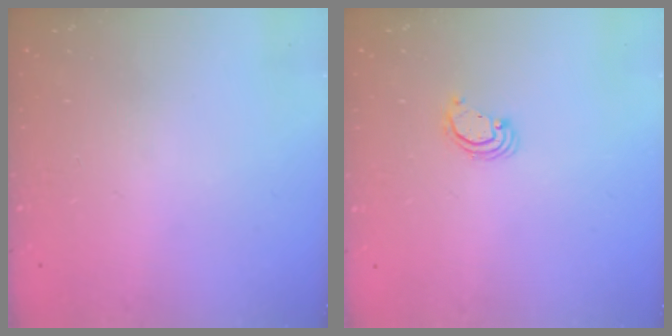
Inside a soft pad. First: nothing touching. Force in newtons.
{"total": 2.2, "press": 2.2, "slide": 0.2}